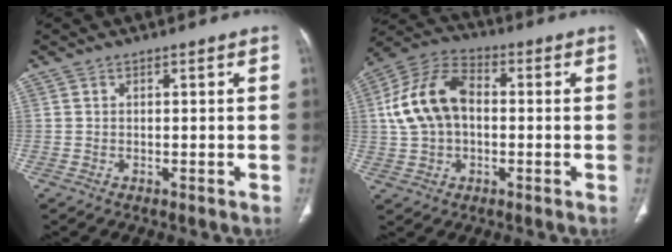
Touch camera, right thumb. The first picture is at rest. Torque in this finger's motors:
{"motor_torque": [-0.50, 1.65, 0.99, -0.03, 0.13]}